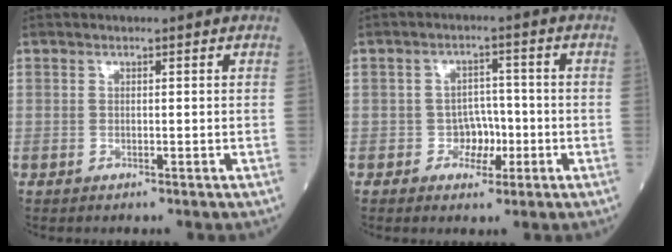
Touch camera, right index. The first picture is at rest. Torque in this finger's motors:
{"motor_torque": [0.04, -0.02, 0.03, 0.01]}